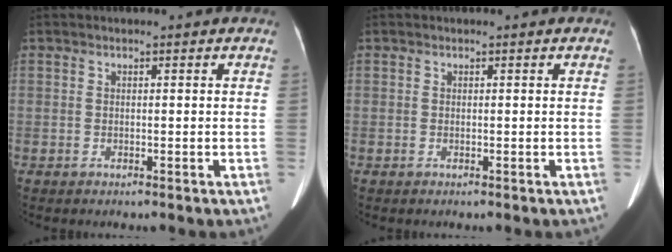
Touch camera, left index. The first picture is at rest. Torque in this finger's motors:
{"motor_torque": [0.00, 0.01, 0.00, 0.00]}